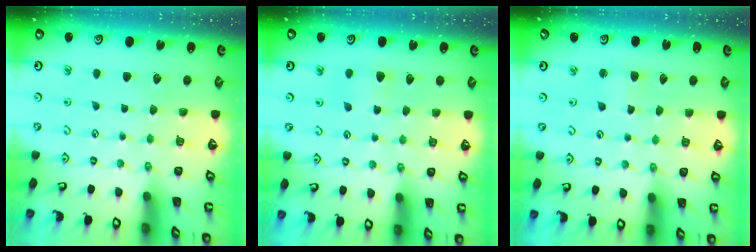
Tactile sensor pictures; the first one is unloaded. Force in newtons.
{"total": 3.7, "press": 3.6, "slide": 0.4}
{"total": 2.7, "press": 2.7, "slide": 0.3}